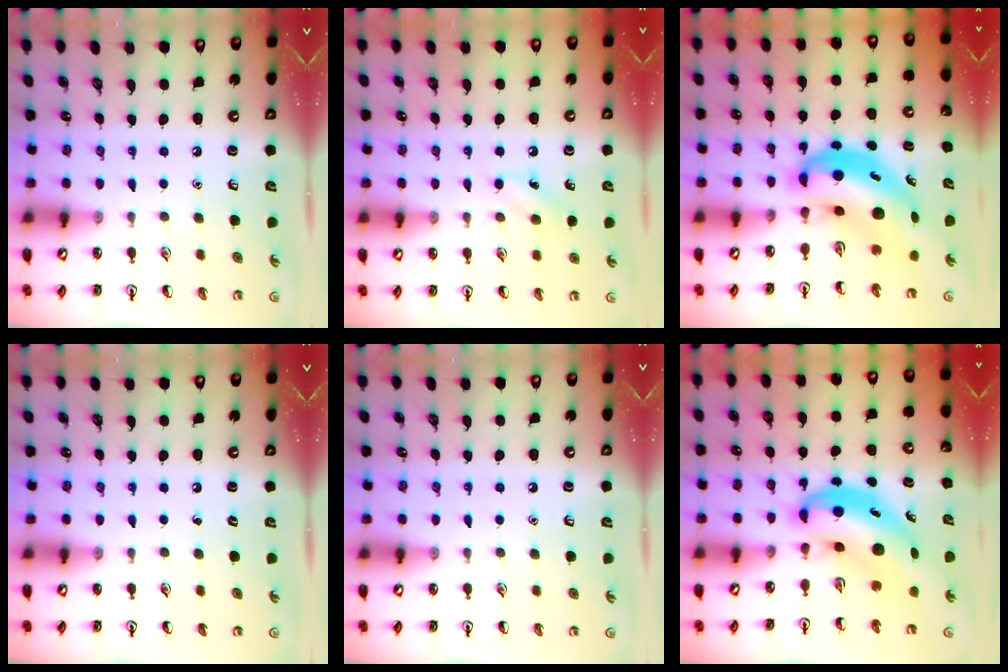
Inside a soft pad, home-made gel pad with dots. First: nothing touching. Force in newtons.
{"total": 5.8, "press": 5.5, "slide": 1.9}
{"total": 8.0, "press": 7.7, "slide": 2.1}
{"total": 0.0}
{"total": 0.0}
{"total": 7.0, "press": 6.8, "slide": 1.7}